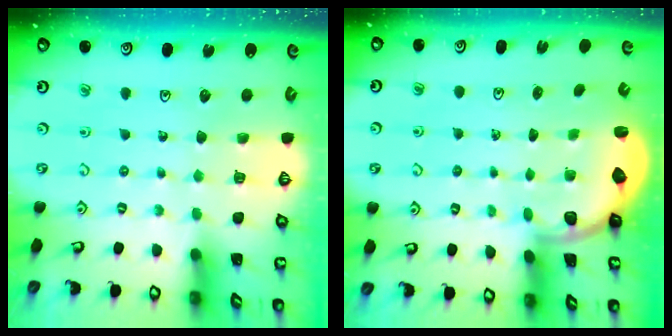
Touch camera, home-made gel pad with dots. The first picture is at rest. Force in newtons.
{"total": 2.4, "press": 1.7, "slide": 1.6}